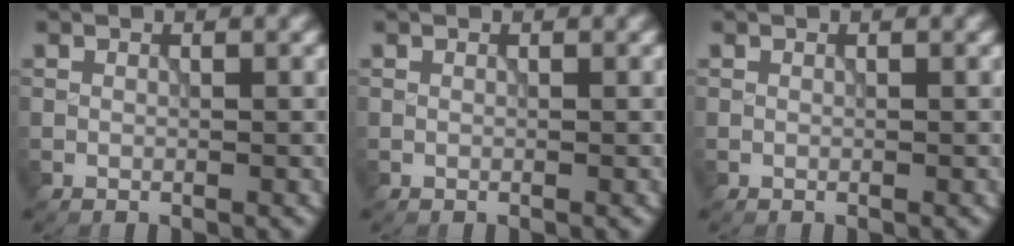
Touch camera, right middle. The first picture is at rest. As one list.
[{"total": 0.0}, {"total": 0.0}]